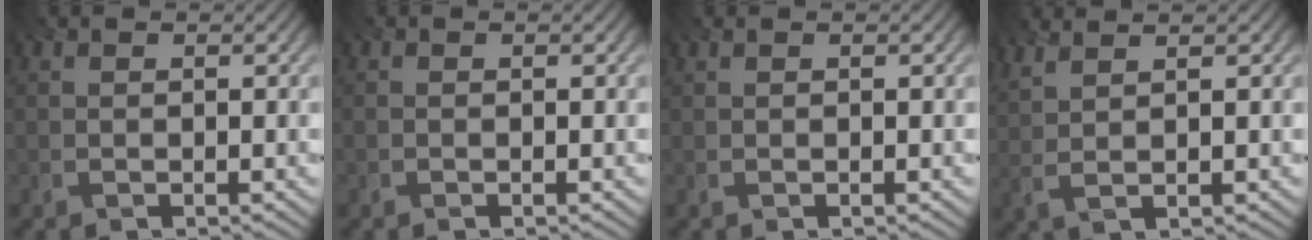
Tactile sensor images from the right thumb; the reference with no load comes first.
{"total": 0.0}
{"total": 0.0}
{"total": 3.9, "force": [2.9, 0.6, 2.6], "torque": [-0.045, 0.011, 0.032]}